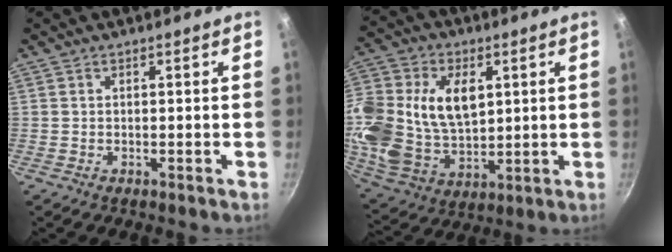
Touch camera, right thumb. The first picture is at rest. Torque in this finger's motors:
{"motor_torque": [1.41, 2.01, 1.08, 0.33, 0.22]}